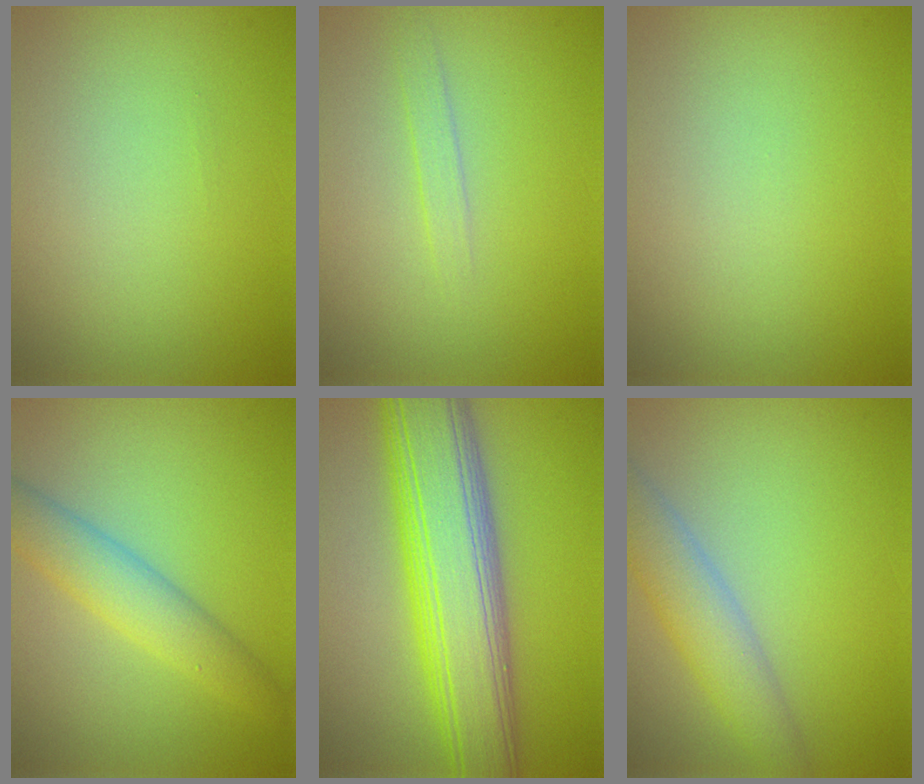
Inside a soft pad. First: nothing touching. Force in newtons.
{"total": 1.1, "press": 1.1, "slide": 0.0}
{"total": 0.0}
{"total": 4.1, "press": 4.1, "slide": 0.2}
{"total": 10.6, "press": 10.6, "slide": 0.1}
{"total": 4.5, "press": 4.4, "slide": 0.4}